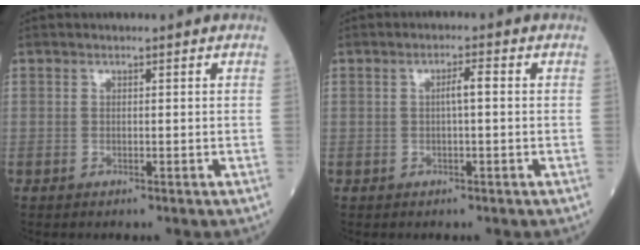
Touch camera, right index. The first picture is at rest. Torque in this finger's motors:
{"motor_torque": [0.62, -0.27, 0.33, 0.10]}